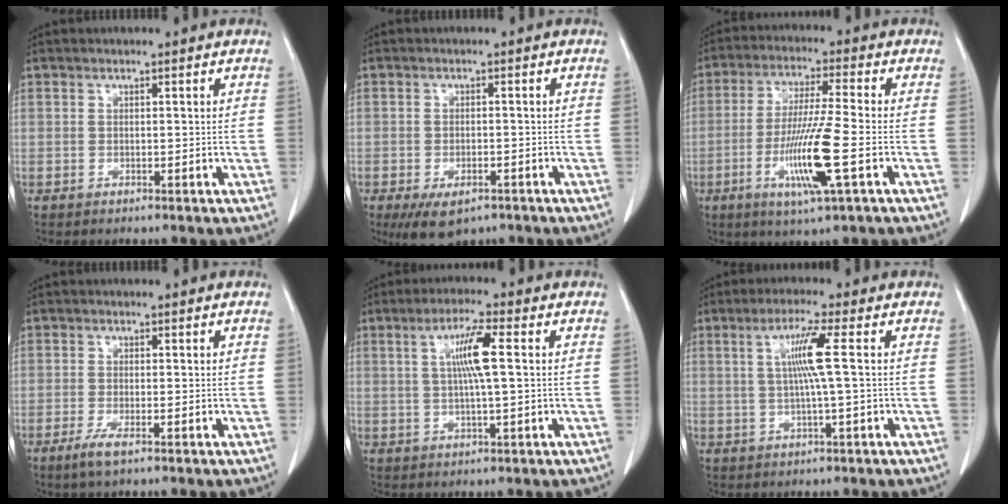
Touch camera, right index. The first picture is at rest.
{"total": 6.7, "force": [-4.4, 3.1, 4.0], "torque": [-0.067, -0.008, -0.064]}
{"total": 11.5, "force": [-3.5, -0.4, 11.0], "torque": [-0.216, -0.019, -0.068]}
{"total": 2.6, "force": [-1.6, 0.3, 2.1], "torque": [-0.045, -0.007, -0.032]}
{"total": 6.2, "force": [1.1, 0.1, 6.1], "torque": [-0.112, 0.003, 0.020]}
{"total": 5.8, "force": [0.9, -1.0, 5.7], "torque": [-0.107, 0.004, 0.020]}